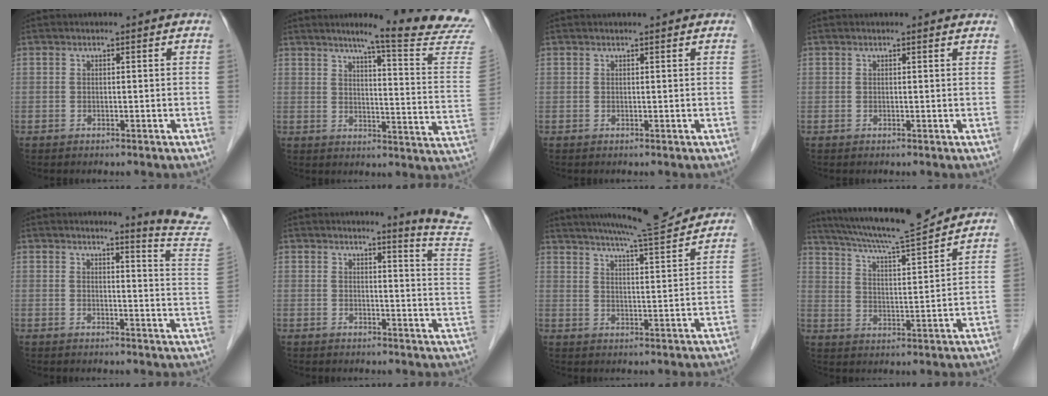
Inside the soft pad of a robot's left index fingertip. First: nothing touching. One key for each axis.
{"total": 17.3, "fx": 15.1, "fy": -1.6, "fz": 8.4, "tx": -0.107, "ty": -0.080, "tz": 0.171}
{"total": 1.1, "fx": 1.0, "fy": -0.1, "fz": 0.4, "tx": -0.008, "ty": 0.008, "tz": 0.019}
{"total": 1.7, "fx": 1.7, "fy": 0.0, "fz": 0.3, "tx": -0.018, "ty": 0.001, "tz": 0.013}
{"total": 9.3, "fx": 8.9, "fy": -2.6, "fz": 1.3, "tx": -0.024, "ty": -0.103, "tz": 0.088}
{"total": 8.7, "fx": 8.1, "fy": -2.9, "fz": 1.4, "tx": -0.026, "ty": -0.102, "tz": 0.078}
{"total": 12.3, "fx": 11.5, "fy": -0.4, "fz": 4.5, "tx": -0.076, "ty": 0.003, "tz": 0.163}
{"total": 14.5, "fx": 13.2, "fy": -0.7, "fz": 5.7, "tx": -0.107, "ty": 0.000, "tz": 0.210}